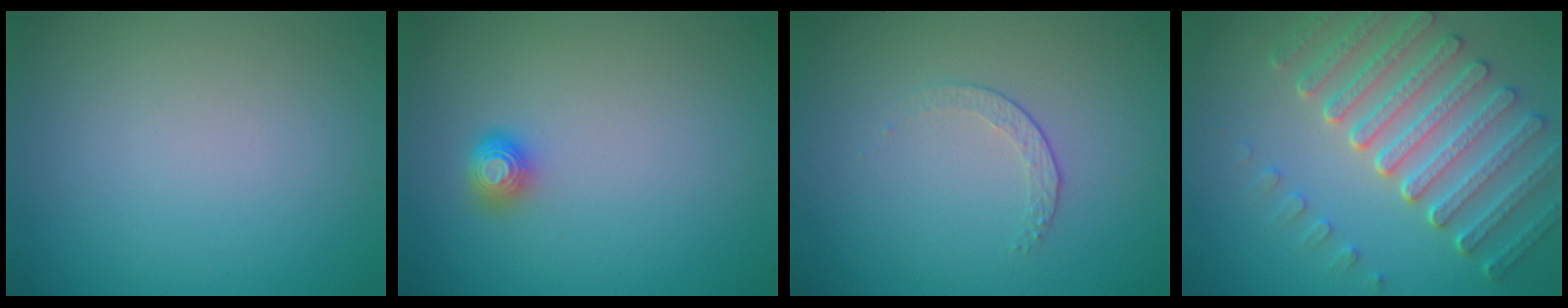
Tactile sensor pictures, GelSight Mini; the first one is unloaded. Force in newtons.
{"total": 1.6, "press": 1.4, "slide": 0.6}
{"total": 1.4, "press": 0.7, "slide": 1.2}
{"total": 7.3, "press": 5.5, "slide": 4.8}